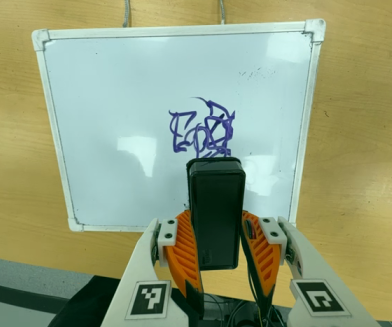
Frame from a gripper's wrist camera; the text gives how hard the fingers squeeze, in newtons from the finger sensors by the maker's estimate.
{"total": 8.1, "left": 7.0, "right": 9.2}